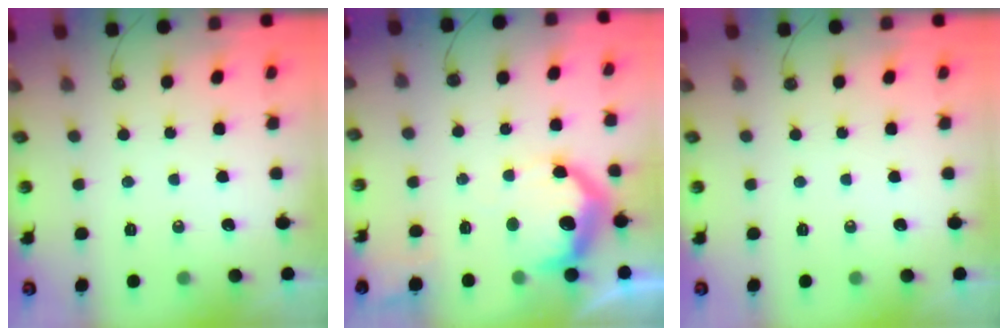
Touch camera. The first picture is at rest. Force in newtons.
{"total": 15.1, "press": 15.1, "slide": 1.0}
{"total": 0.0}